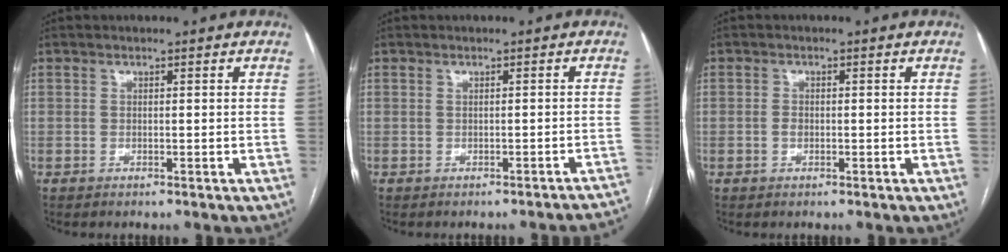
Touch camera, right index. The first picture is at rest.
{"total": 4.5, "force": [-4.3, -0.3, 1.1], "torque": [0.003, 0.007, -0.040]}
{"total": 1.3, "force": [-0.3, 0.8, 0.9], "torque": [-0.019, 0.002, -0.006]}